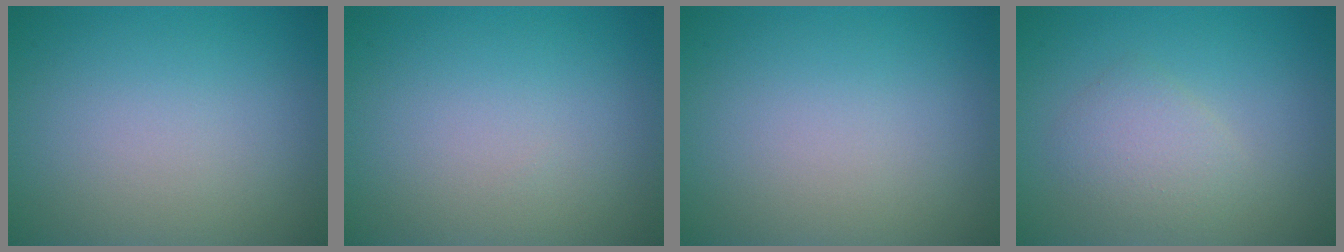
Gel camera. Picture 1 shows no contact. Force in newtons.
{"total": 0.0}
{"total": 0.0}
{"total": 2.3, "press": 2.3, "slide": 0.0}